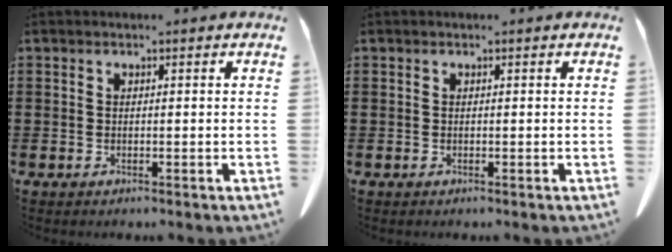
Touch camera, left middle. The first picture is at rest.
{"total": 0.0}